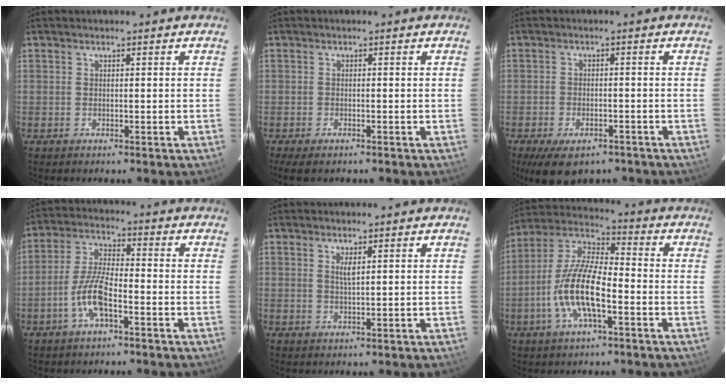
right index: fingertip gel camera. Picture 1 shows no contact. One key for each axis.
{"total": 4.5, "fx": -3.4, "fy": 1.2, "fz": 2.6, "tx": -0.062, "ty": -0.020, "tz": -0.058}
{"total": 9.5, "fx": -6.5, "fy": 4.5, "fz": 5.2, "tx": -0.110, "ty": -0.021, "tz": -0.094}
{"total": 8.0, "fx": -3.8, "fy": 2.1, "fz": 6.7, "tx": -0.145, "ty": 0.005, "tz": -0.074}
{"total": 1.8, "fx": 0.7, "fy": 0.3, "fz": 1.6, "tx": -0.027, "ty": -0.001, "tz": 0.012}
{"total": 13.8, "fx": -4.6, "fy": 4.4, "fz": 12.2, "tx": -0.251, "ty": -0.001, "tz": -0.091}